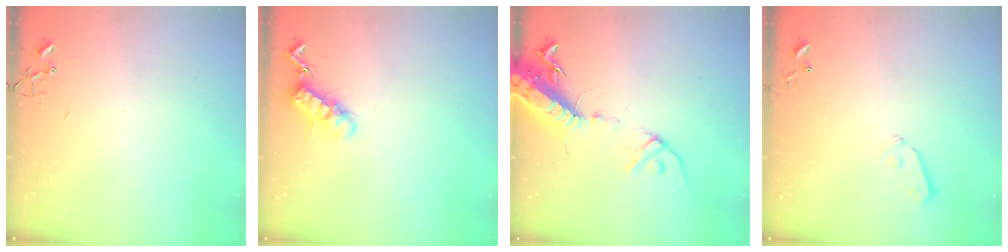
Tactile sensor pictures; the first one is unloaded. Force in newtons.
{"total": 12.5, "press": 12.5, "slide": 0.6}
{"total": 16.2, "press": 15.8, "slide": 3.4}
{"total": 4.3, "press": 4.3, "slide": 0.7}